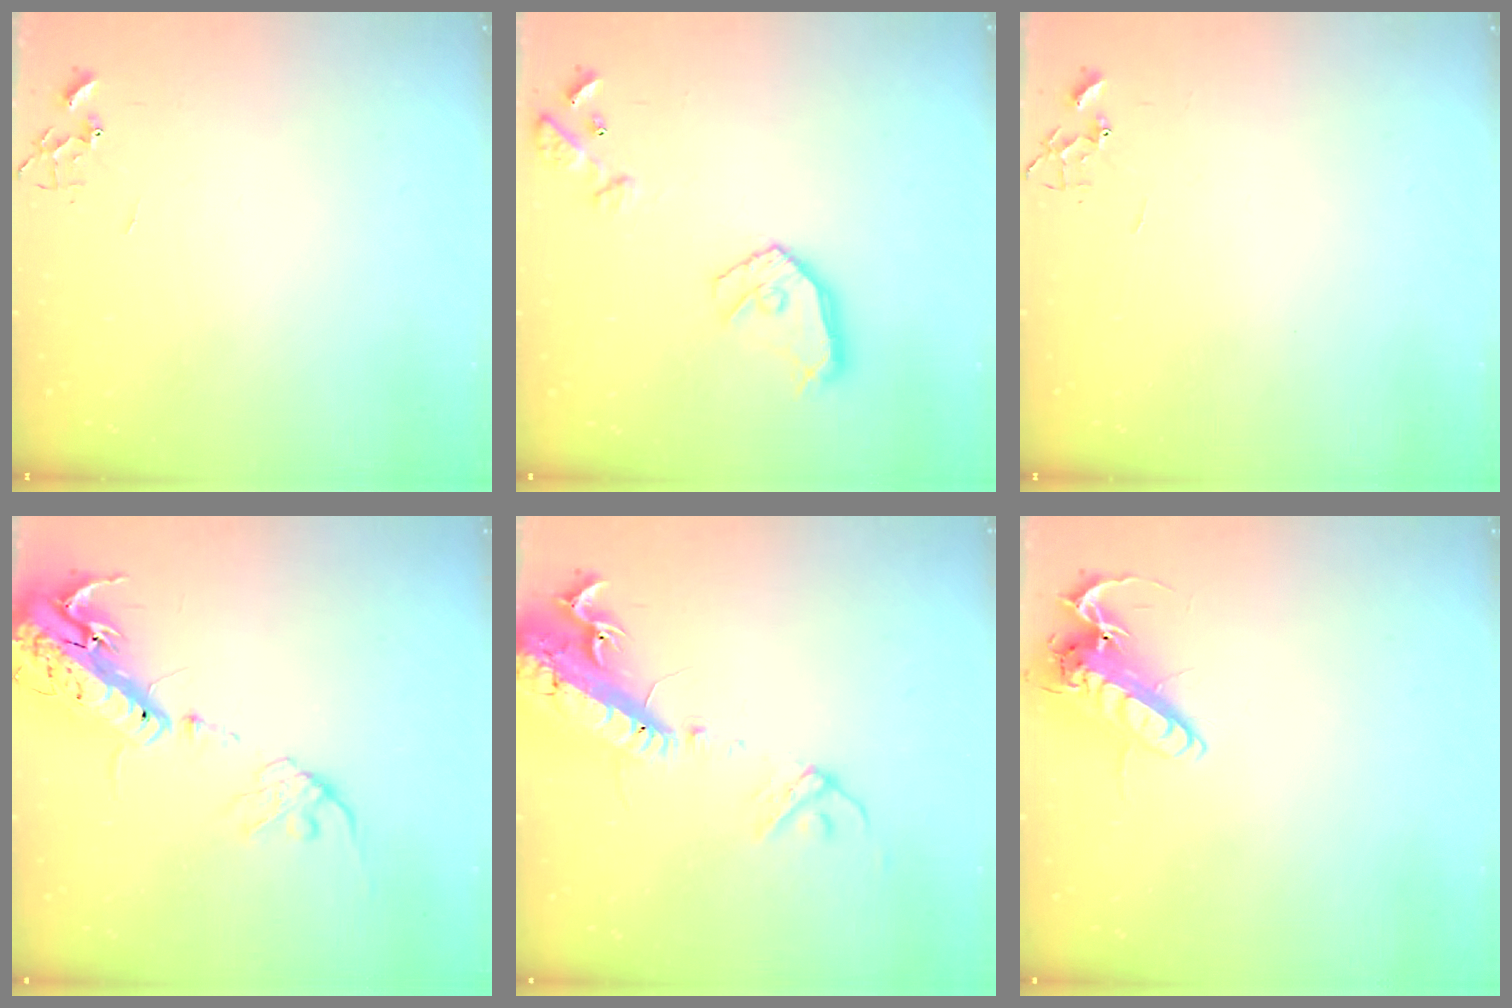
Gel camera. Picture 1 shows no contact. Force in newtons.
{"total": 14.7, "press": 14.6, "slide": 1.6}
{"total": 0.0}
{"total": 19.6, "press": 19.1, "slide": 4.3}
{"total": 20.7, "press": 20.1, "slide": 4.8}
{"total": 13.5, "press": 13.3, "slide": 2.1}